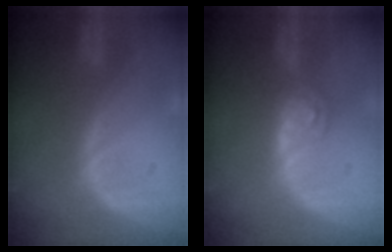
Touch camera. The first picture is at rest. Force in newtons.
{"total": 4.6, "press": 4.2, "slide": 2.1}